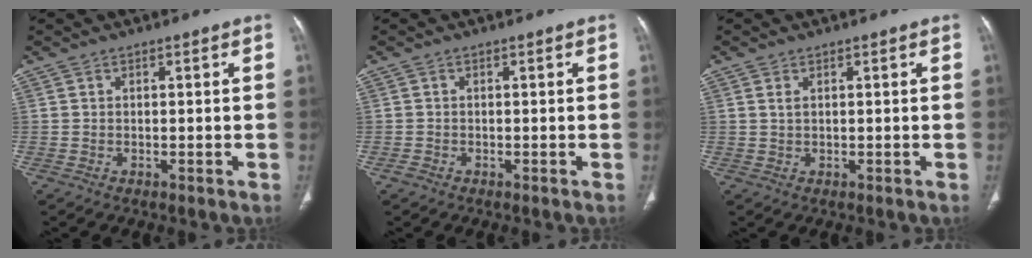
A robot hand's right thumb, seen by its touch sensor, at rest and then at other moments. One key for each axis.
{"total": 0.8, "fx": -0.6, "fy": 0.5, "fz": 0.2, "tx": -0.007, "ty": 0.000, "tz": -0.013}
{"total": 1.1, "fx": 0.5, "fy": 0.6, "fz": 0.8, "tx": -0.021, "ty": 0.004, "tz": 0.013}